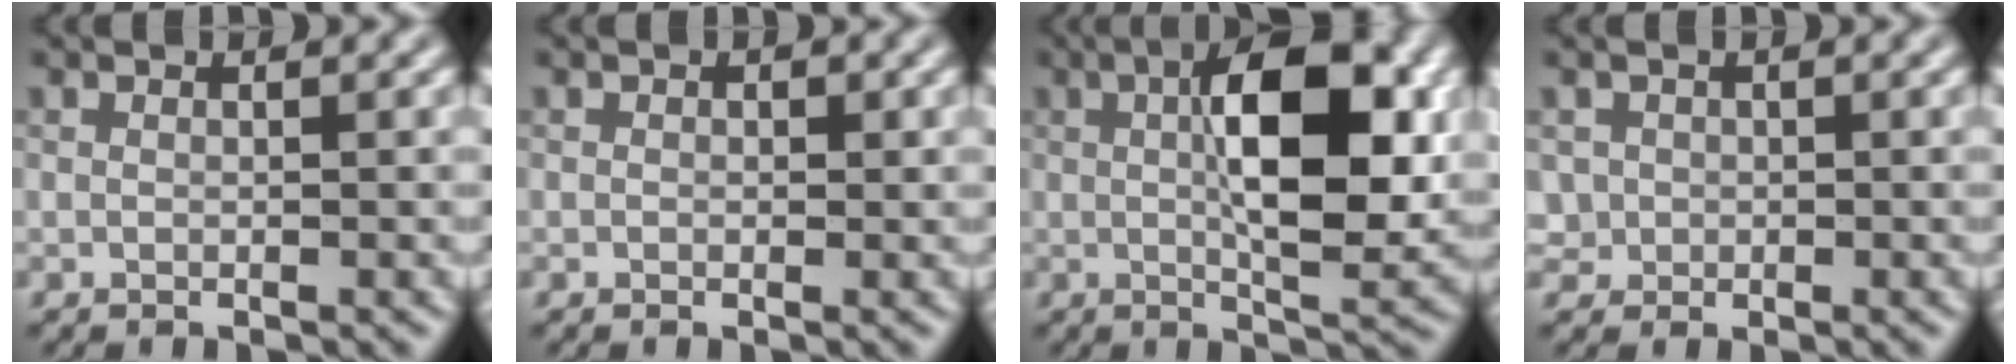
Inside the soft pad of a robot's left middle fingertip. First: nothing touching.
{"total": 0.0}
{"total": 8.5, "force": [1.3, 2.8, 8.0], "torque": [-0.125, 0.011, 0.030]}
{"total": 0.8, "force": [-0.3, 0.3, -0.7], "torque": [0.002, 0.003, 0.014]}